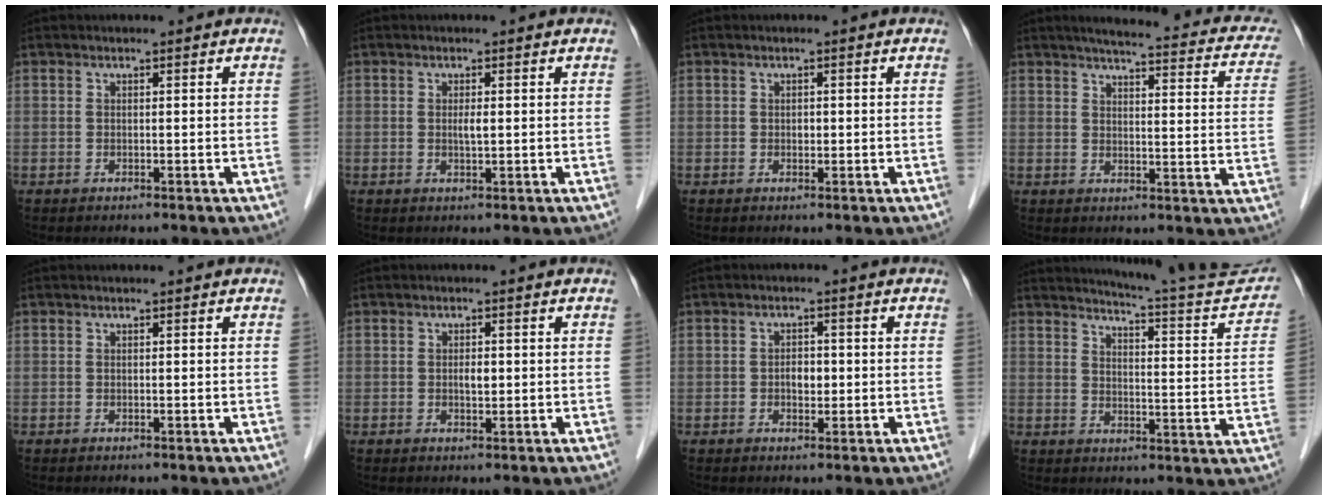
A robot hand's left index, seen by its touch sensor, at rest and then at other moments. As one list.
[{"total": 1.3, "force": [0.2, 0.2, 1.3], "torque": [-0.023, 0.000, 0.003]}, {"total": 0.7, "force": [0.0, 0.5, 0.4], "torque": [-0.006, 0.001, -0.002]}, {"total": 19.7, "force": [16.5, 4.0, 10.0], "torque": [-0.111, 0.004, 0.177]}, {"total": 0.0}, {"total": 1.5, "force": [0.1, 0.7, 1.3], "torque": [-0.023, 0.000, 0.002]}, {"total": 2.3, "force": [-0.3, 1.5, 1.7], "torque": [-0.027, 0.004, -0.003]}, {"total": 16.5, "force": [15.8, -0.2, 4.8], "torque": [-0.074, -0.072, 0.189]}]